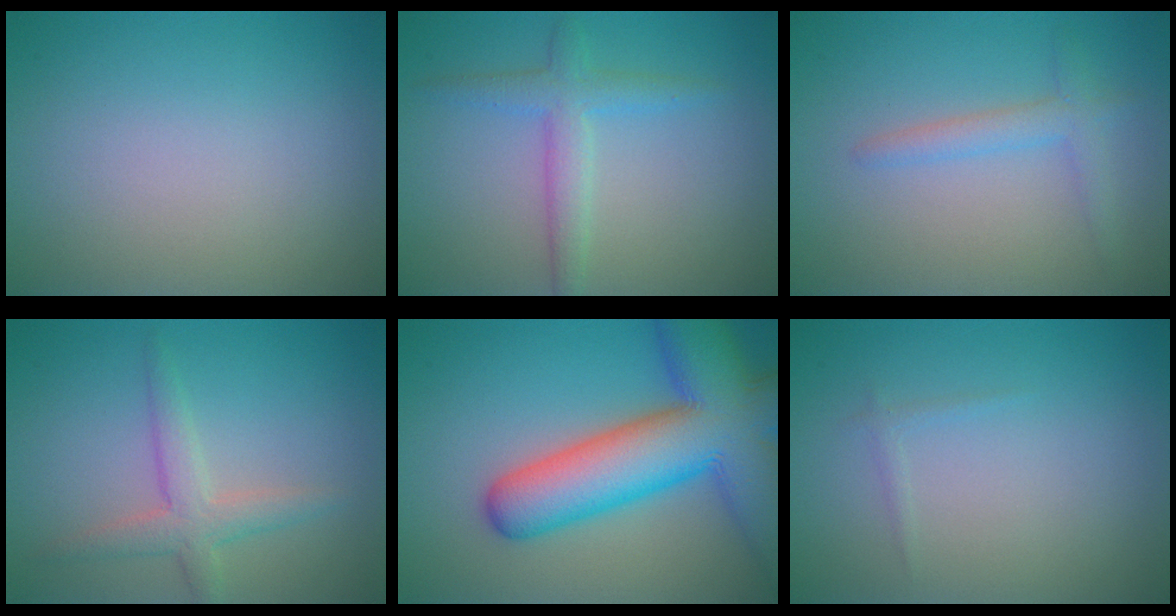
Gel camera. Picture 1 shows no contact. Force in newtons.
{"total": 2.8, "press": 2.8, "slide": 0.1}
{"total": 2.1, "press": 2.1, "slide": 0.1}
{"total": 2.9, "press": 2.9, "slide": 0.2}
{"total": 13.1, "press": 13.1, "slide": 0.7}
{"total": 0.6, "press": 0.6, "slide": 0.0}